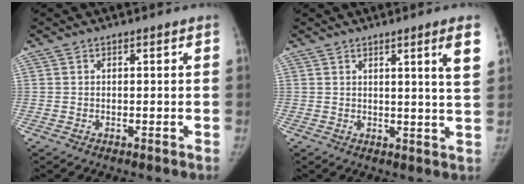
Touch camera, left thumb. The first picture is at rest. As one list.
[{"total": 6.1, "force": [2.9, -0.5, 5.3], "torque": [-0.070, -0.024, 0.040]}]